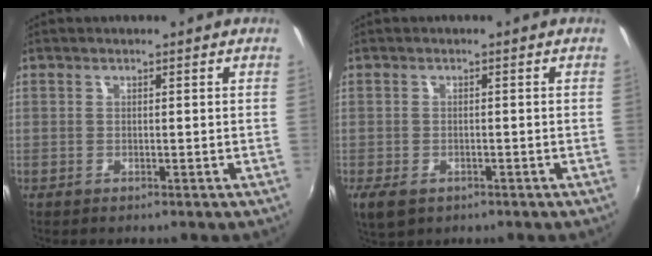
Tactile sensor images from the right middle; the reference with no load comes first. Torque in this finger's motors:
{"motor_torque": [0.75, -0.49, 0.04, 0.02]}